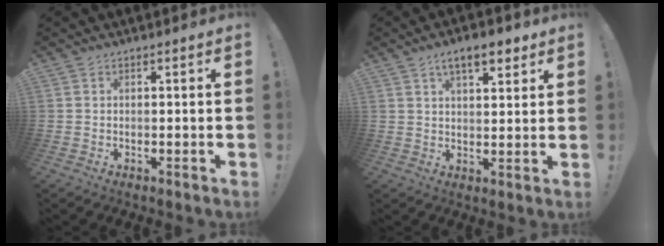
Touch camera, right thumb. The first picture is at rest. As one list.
[{"total": 8.3, "force": [4.9, 3.3, 5.9], "torque": [-0.081, -0.017, 0.084]}]